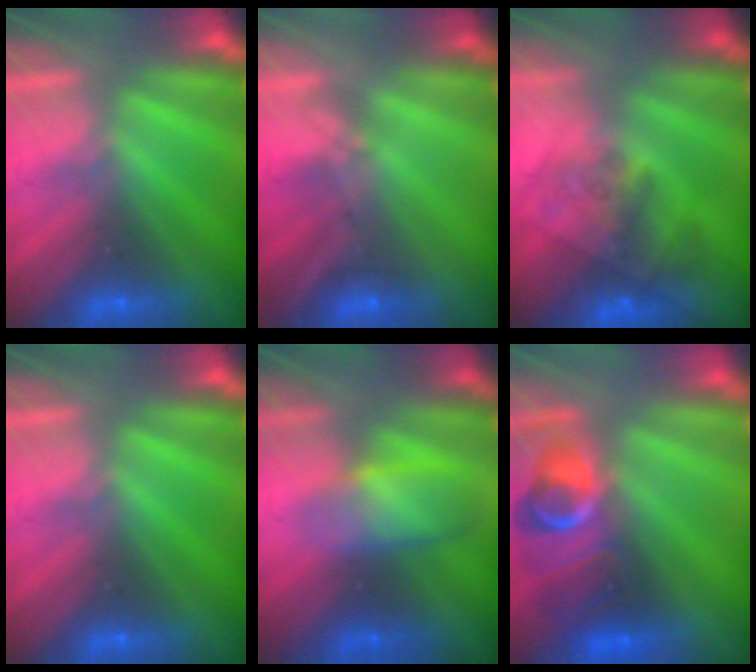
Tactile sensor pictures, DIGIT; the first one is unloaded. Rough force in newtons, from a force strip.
{"total": 1.6}
{"total": 7.2}
{"total": 0.0}
{"total": 2.8}
{"total": 9.1}